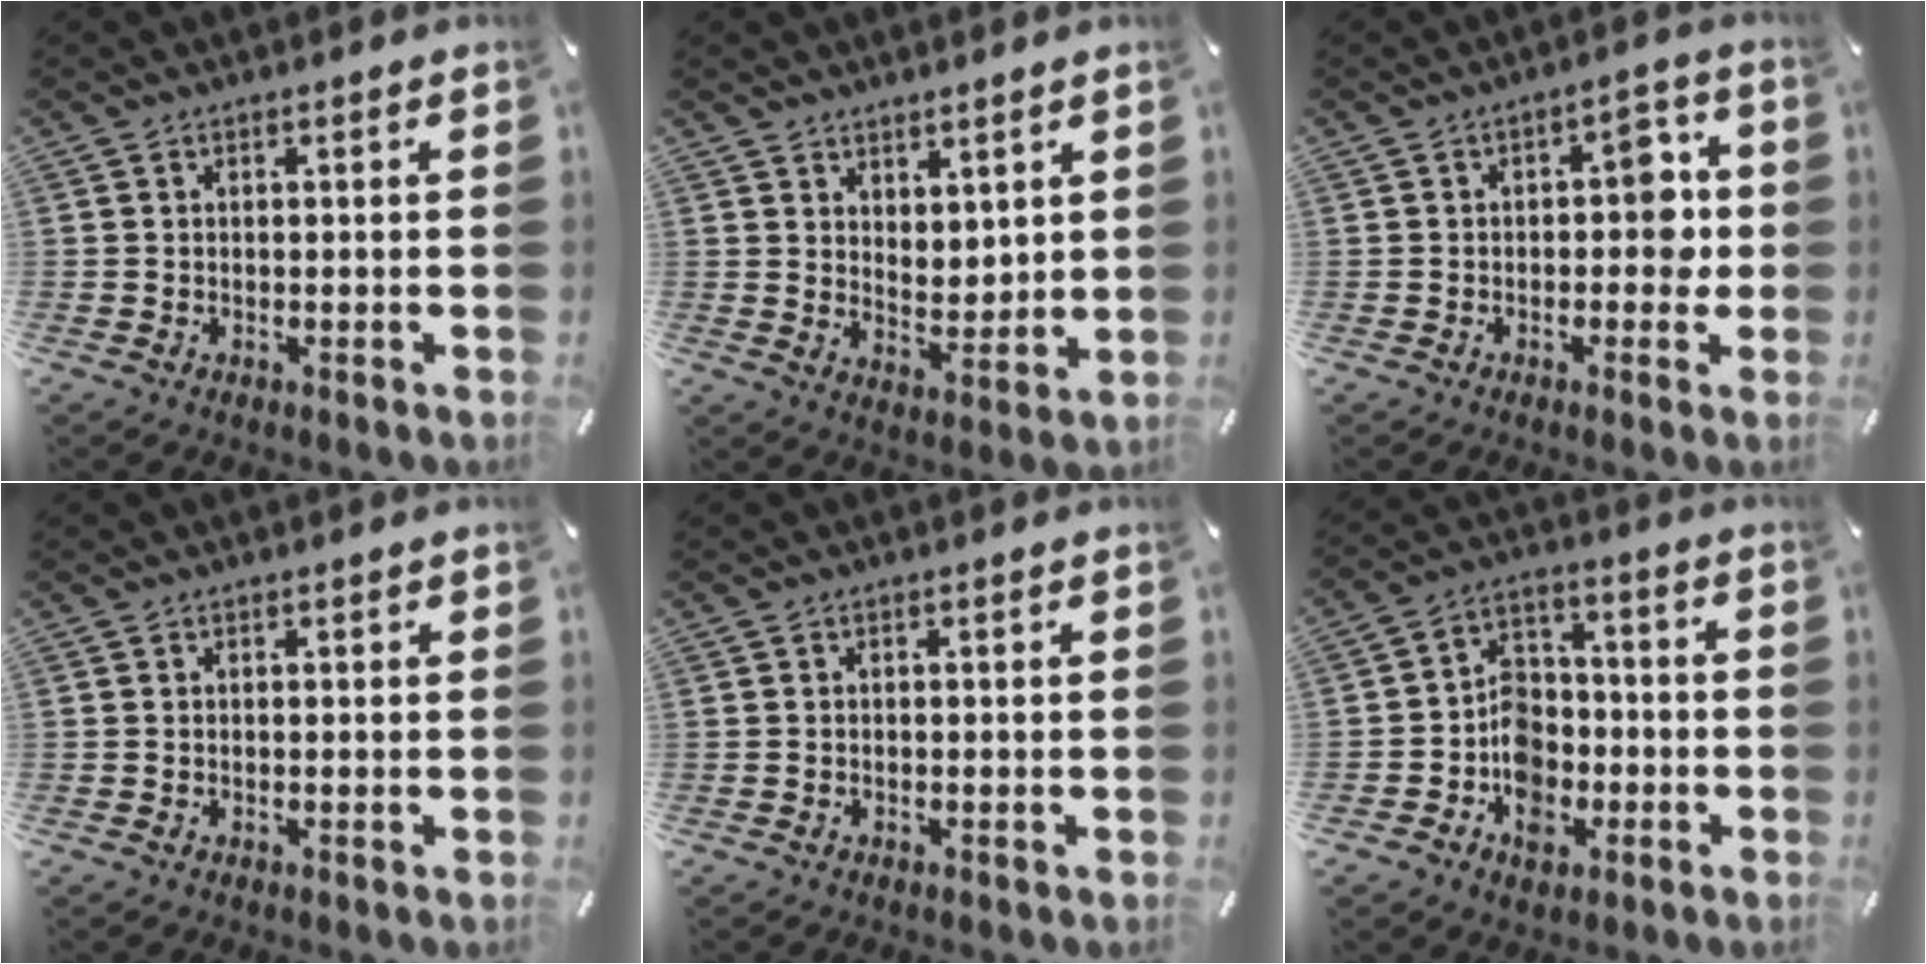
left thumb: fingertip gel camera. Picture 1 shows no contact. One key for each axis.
{"total": 5.1, "fx": 4.5, "fy": 2.5, "fz": -0.5, "tx": 0.007, "ty": -0.034, "tz": 0.085}
{"total": 8.0, "fx": -0.1, "fy": 4.9, "fz": 6.3, "tx": -0.068, "ty": 0.003, "tz": -0.012}
{"total": 0.0}
{"total": 0.0}
{"total": 10.2, "fx": -3.6, "fy": 8.3, "fz": 4.6, "tx": -0.080, "ty": 0.024, "tz": -0.065}